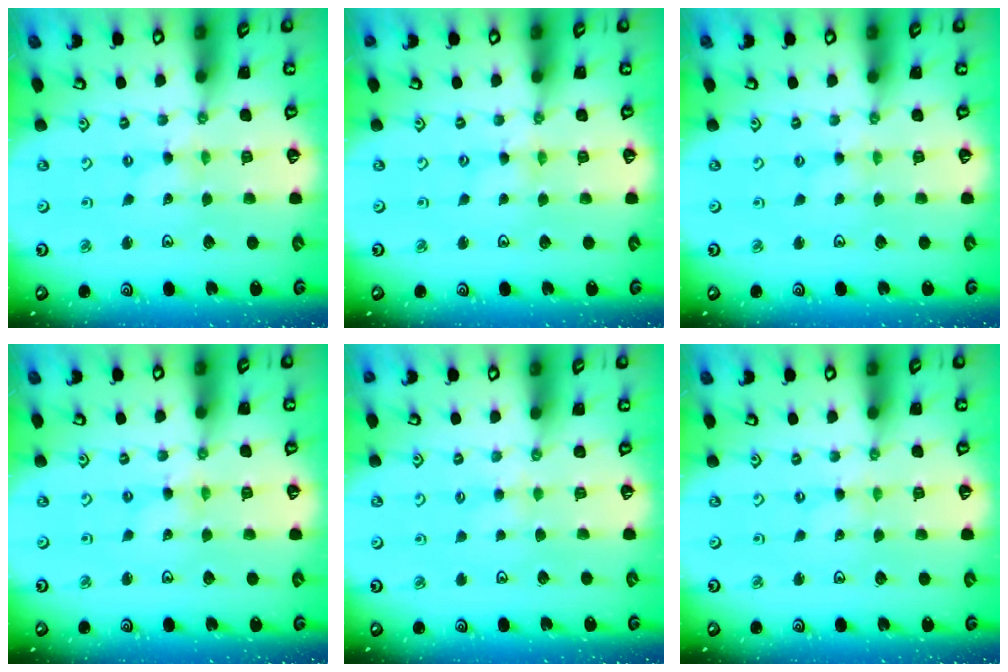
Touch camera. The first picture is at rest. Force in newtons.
{"total": 1.4, "press": 1.4, "slide": 0.2}
{"total": 1.2, "press": 1.2, "slide": 0.3}
{"total": 1.9, "press": 1.9, "slide": 0.2}
{"total": 3.0, "press": 2.9, "slide": 0.4}
{"total": 0.8, "press": 0.7, "slide": 0.2}